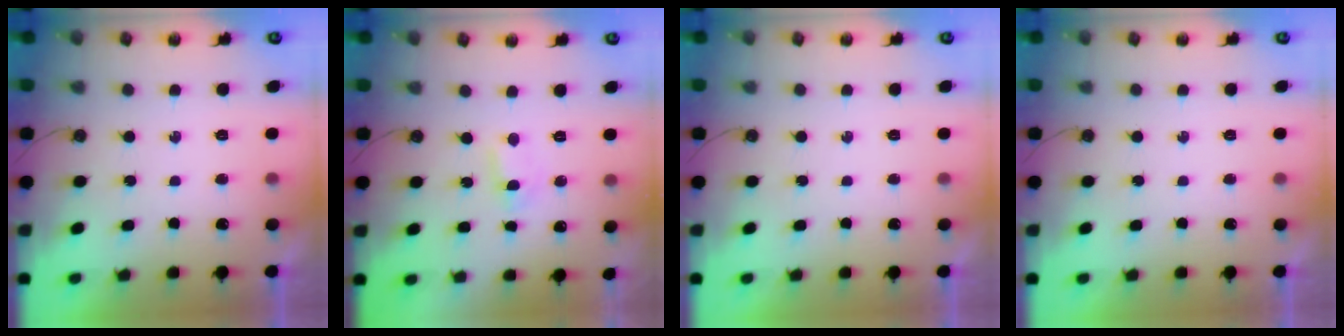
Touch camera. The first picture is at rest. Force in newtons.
{"total": 1.0, "press": 0.9, "slide": 0.6}
{"total": 0.0}
{"total": 0.0}